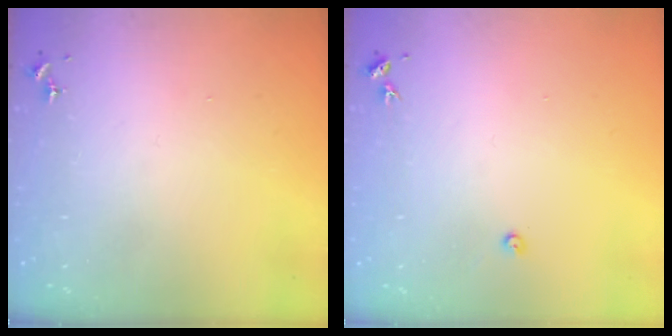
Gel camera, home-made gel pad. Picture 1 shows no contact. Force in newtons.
{"total": 2.4, "press": 2.4, "slide": 0.3}